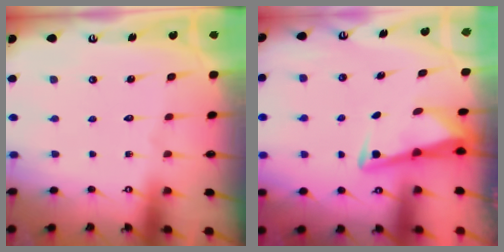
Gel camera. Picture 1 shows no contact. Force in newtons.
{"total": 3.1, "press": 3.1, "slide": 0.3}